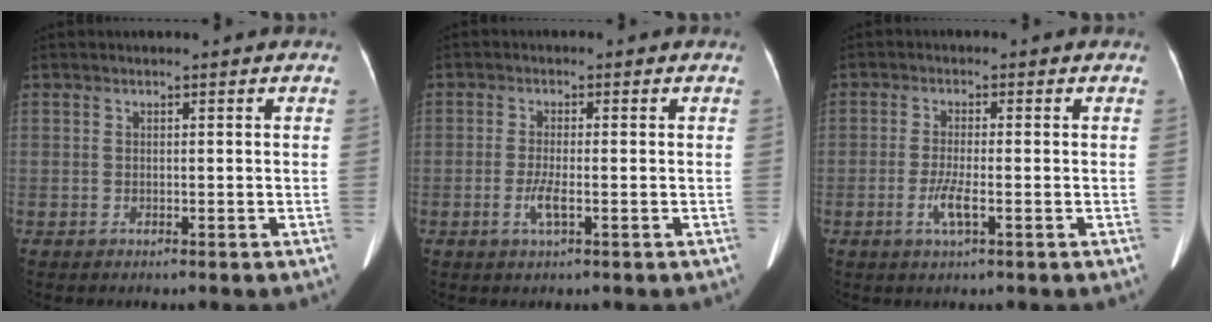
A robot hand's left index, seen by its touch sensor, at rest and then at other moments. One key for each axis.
{"total": 2.7, "fx": -0.9, "fy": 0.4, "fz": 2.5, "tx": -0.055, "ty": -0.003, "tz": -0.017}
{"total": 3.3, "fx": -1.2, "fy": 0.4, "fz": 3.1, "tx": -0.066, "ty": -0.004, "tz": -0.022}